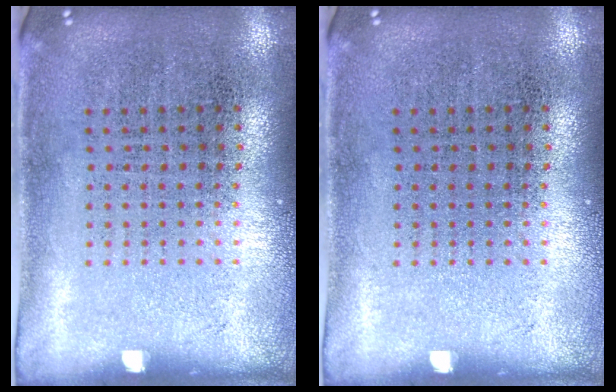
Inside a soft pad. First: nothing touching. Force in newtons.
{"total": 0.0}